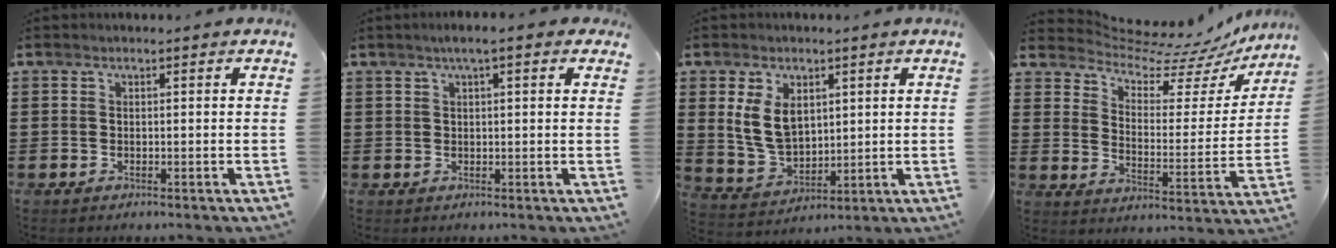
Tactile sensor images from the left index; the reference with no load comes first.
{"total": 2.8, "force": [1.6, 0.3, 2.3], "torque": [-0.048, 0.005, 0.026]}
{"total": 7.1, "force": [2.5, 4.6, 4.8], "torque": [-0.120, 0.008, 0.044]}
{"total": 7.2, "force": [6.7, 1.7, 1.7], "torque": [-0.061, -0.051, 0.116]}